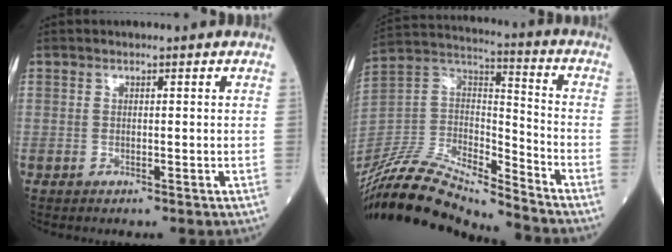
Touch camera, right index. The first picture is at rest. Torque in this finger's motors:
{"motor_torque": [0.75, -1.39, 0.44, 0.13]}